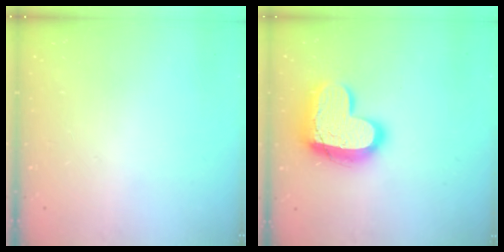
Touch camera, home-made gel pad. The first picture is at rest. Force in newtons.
{"total": 17.9, "press": 17.8, "slide": 1.6}